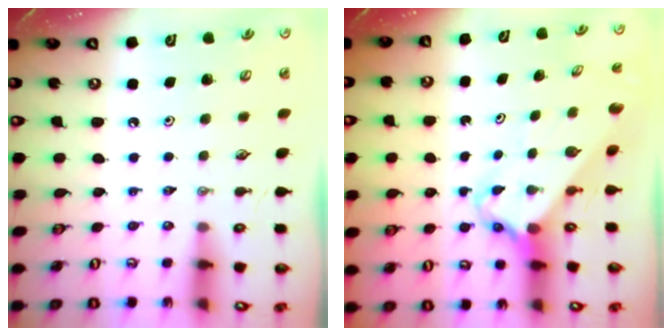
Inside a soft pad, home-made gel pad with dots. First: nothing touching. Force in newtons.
{"total": 2.7, "press": 2.7, "slide": 0.2}